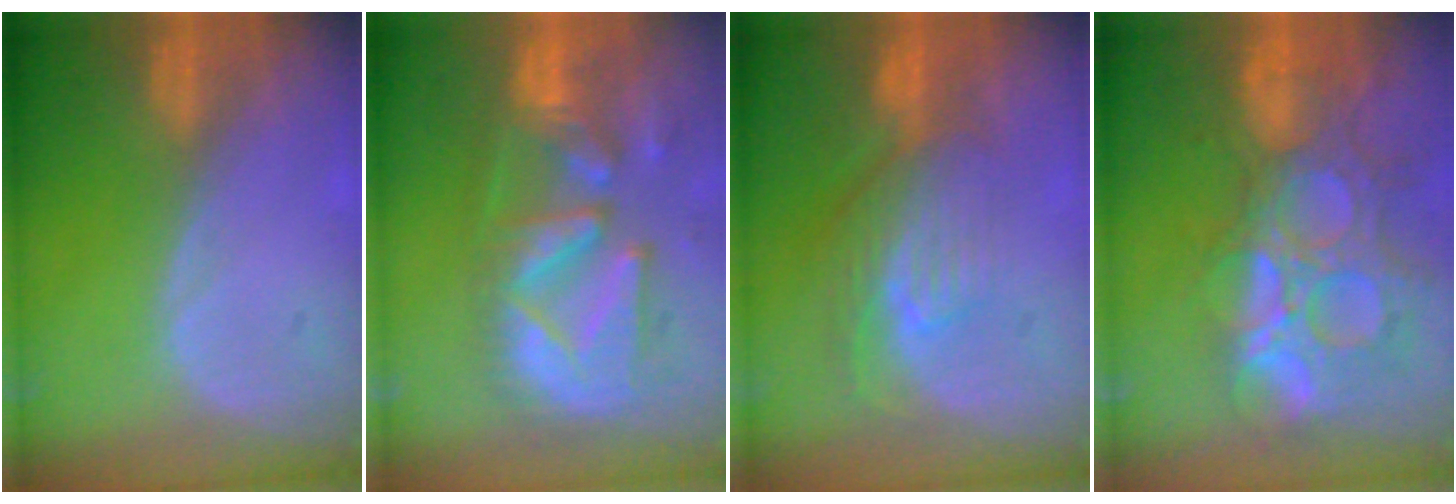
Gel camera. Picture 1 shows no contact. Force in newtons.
{"total": 13.3, "press": 11.4, "slide": 6.8}
{"total": 7.9, "press": 7.1, "slide": 3.6}
{"total": 14.5, "press": 12.1, "slide": 7.9}